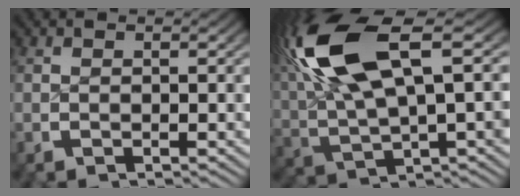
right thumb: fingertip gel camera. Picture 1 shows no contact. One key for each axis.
{"total": 11.4, "fx": 3.5, "fy": 5.7, "fz": 9.2, "tx": -0.187, "ty": -0.007, "tz": 0.072}